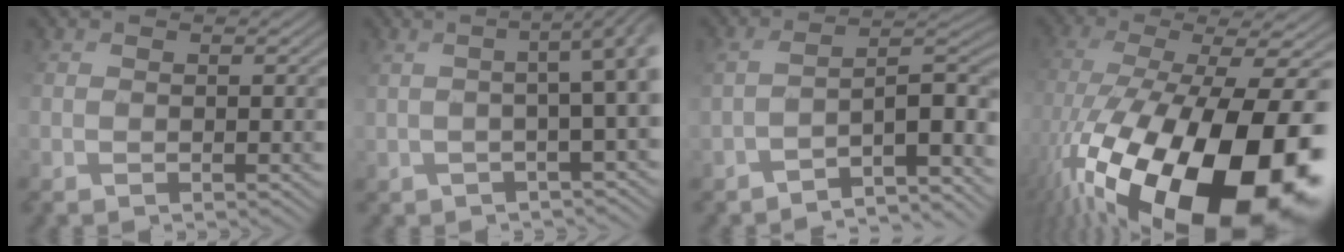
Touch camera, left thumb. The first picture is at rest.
{"total": 7.1, "force": [0.1, 2.2, 6.8], "torque": [-0.047, 0.015, -0.003]}
{"total": 8.1, "force": [-6.5, 1.7, 4.5], "torque": [-0.053, 0.020, -0.098]}
{"total": 19.7, "force": [-9.1, 8.4, 15.4], "torque": [-0.271, -0.051, -0.117]}